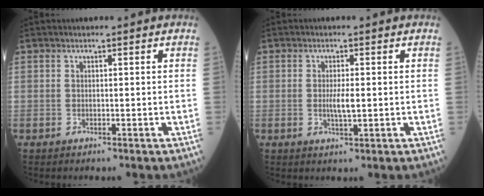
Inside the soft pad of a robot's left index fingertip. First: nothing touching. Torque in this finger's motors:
{"motor_torque": [0.60, 0.25, 0.09, 0.03]}